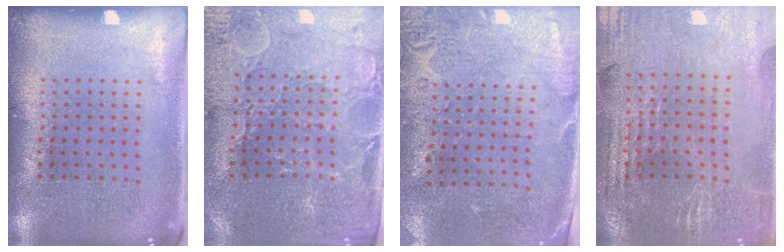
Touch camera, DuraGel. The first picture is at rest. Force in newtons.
{"total": 1.3, "press": 1.3, "slide": 0.4}
{"total": 2.7, "press": 2.2, "slide": 1.6}
{"total": 2.9, "press": 2.8, "slide": 0.5}